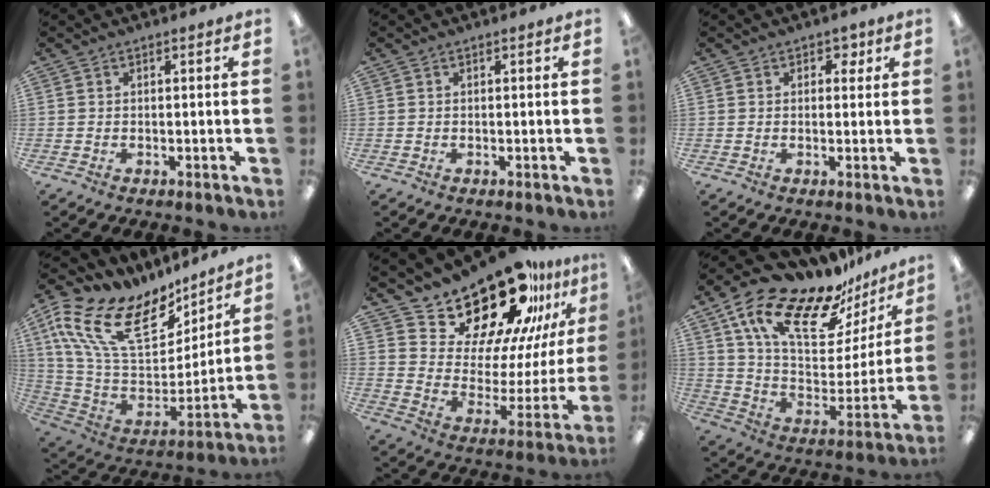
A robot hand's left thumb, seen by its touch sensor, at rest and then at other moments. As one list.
[{"total": 0.0}, {"total": 2.7, "force": [1.3, 2.1, 1.2], "torque": [-0.001, -0.003, 0.017]}, {"total": 21.9, "force": [12.3, 12.0, 13.6], "torque": [-0.275, -0.075, 0.222]}, {"total": 24.0, "force": [20.2, 8.7, 9.7], "torque": [-0.143, -0.156, 0.346]}, {"total": 21.5, "force": [16.2, 8.1, 11.6], "torque": [-0.199, -0.112, 0.276]}]